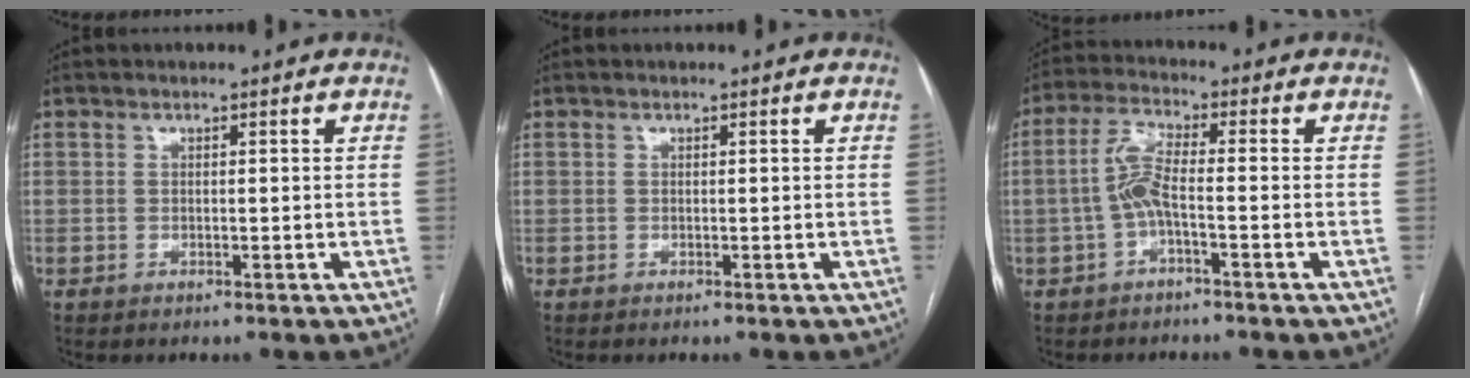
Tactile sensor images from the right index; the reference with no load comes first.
{"total": 0.0}
{"total": 5.2, "force": [-1.2, 0.8, 5.0], "torque": [-0.109, 0.012, -0.028]}